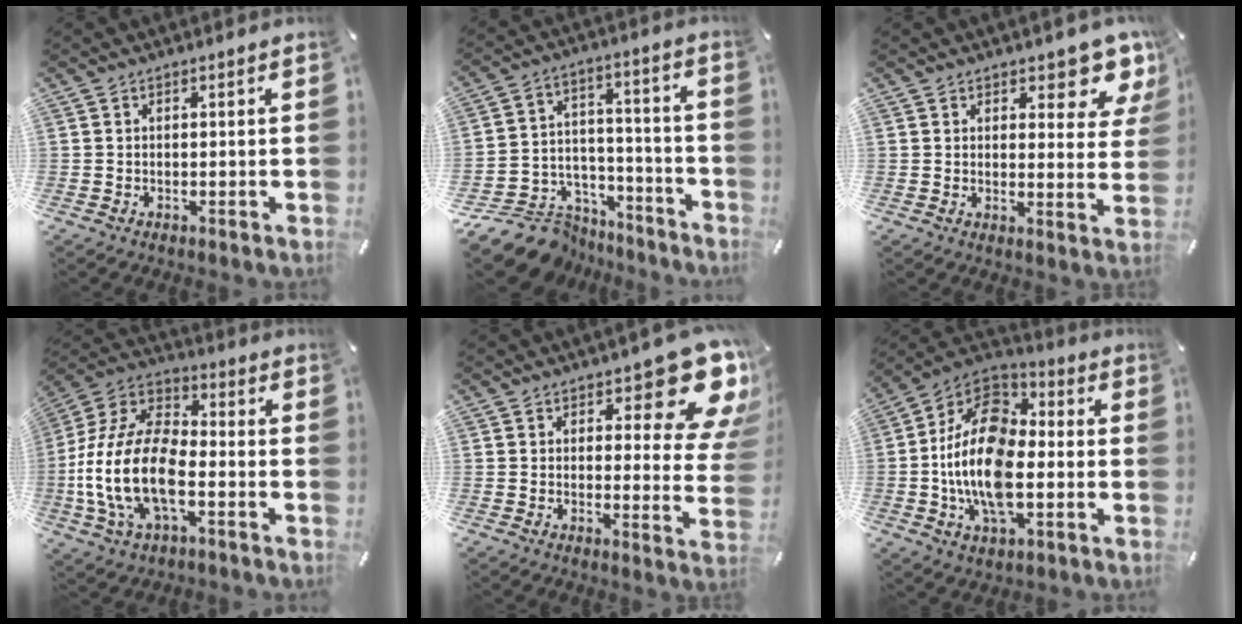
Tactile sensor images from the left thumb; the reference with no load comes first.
{"total": 13.0, "force": [-8.7, 8.9, 3.8], "torque": [-0.059, 0.052, -0.140]}
{"total": 8.2, "force": [6.4, 3.7, 3.6], "torque": [-0.019, -0.057, 0.106]}
{"total": 17.5, "force": [-6.1, 9.7, 13.2], "torque": [-0.291, 0.014, -0.111]}
{"total": 15.0, "force": [8.7, 5.8, 10.7], "torque": [-0.118, -0.073, 0.146]}
{"total": 19.9, "force": [-3.6, 12.0, 15.5], "torque": [-0.313, 0.012, -0.068]}